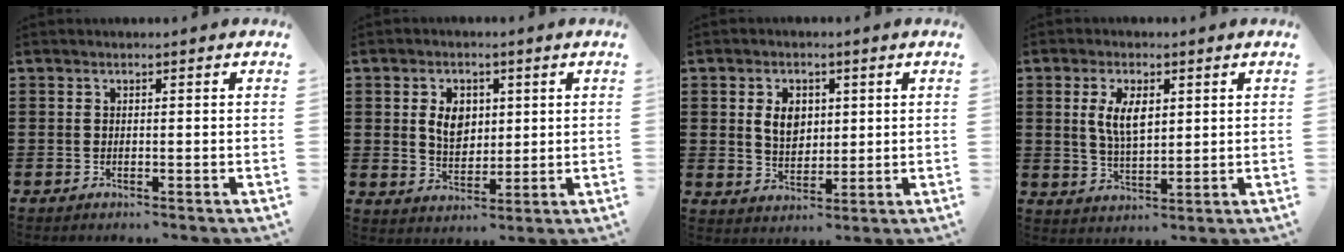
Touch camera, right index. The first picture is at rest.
{"total": 5.2, "force": [1.1, 3.8, 3.4], "torque": [-0.072, 0.012, 0.016]}
{"total": 5.0, "force": [1.2, 3.6, 3.3], "torque": [-0.069, 0.011, 0.017]}
{"total": 5.8, "force": [1.5, 2.7, 4.9], "torque": [-0.094, 0.006, 0.023]}